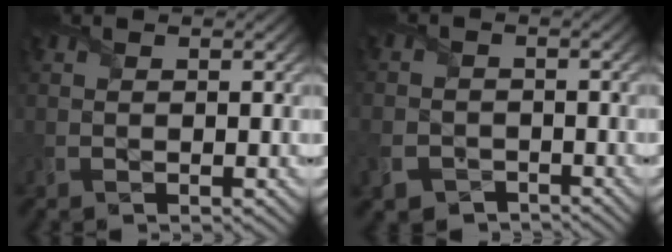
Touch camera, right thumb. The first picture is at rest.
{"total": 4.8, "force": [-2.8, 3.7, 1.4], "torque": [-0.044, -0.017, -0.062]}